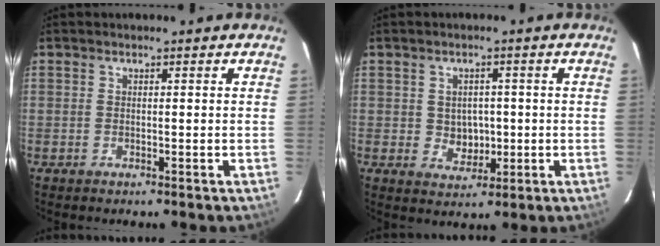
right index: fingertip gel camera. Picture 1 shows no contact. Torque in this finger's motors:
{"motor_torque": [0.02, 0.23, 0.01, 0.00]}